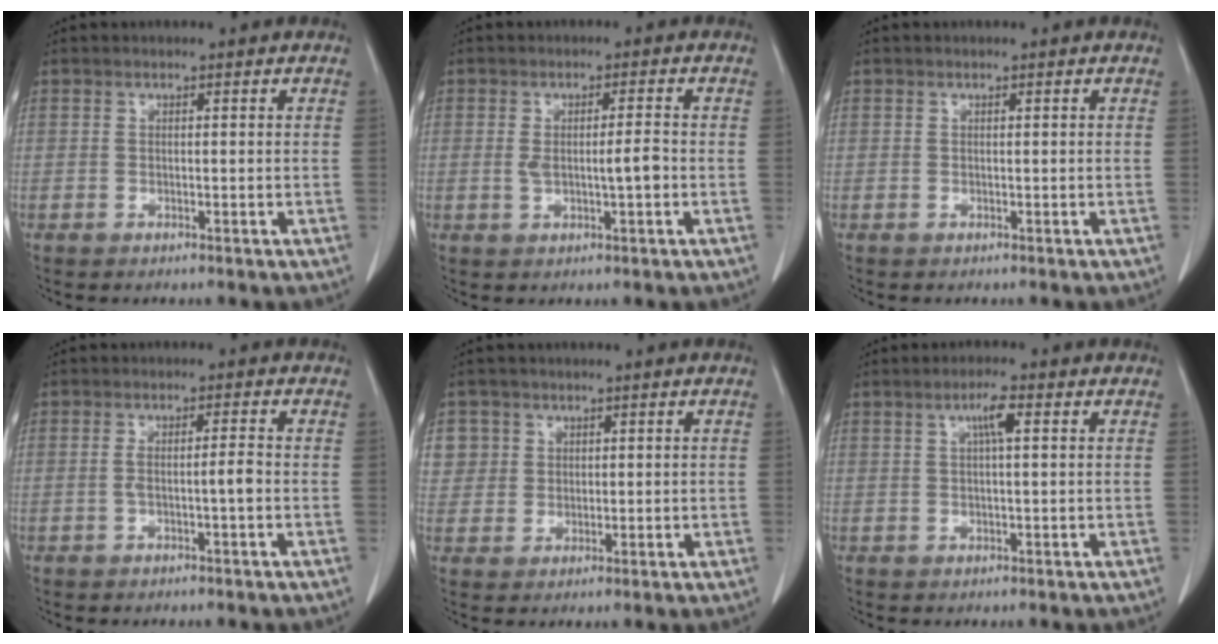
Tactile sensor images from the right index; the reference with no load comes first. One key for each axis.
{"total": 4.0, "fx": -0.4, "fy": 0.7, "fz": 3.9, "tx": -0.070, "ty": 0.003, "tz": -0.002}
{"total": 0.0}
{"total": 2.9, "fx": -0.7, "fy": 0.0, "fz": 2.8, "tx": -0.051, "ty": 0.005, "tz": -0.010}
{"total": 5.0, "fx": 1.8, "fy": 4.6, "fz": 0.1, "tx": 0.012, "ty": 0.007, "tz": 0.038}
{"total": 3.1, "fx": 1.1, "fy": 0.3, "fz": 2.9, "tx": -0.054, "ty": 0.005, "tz": 0.017}